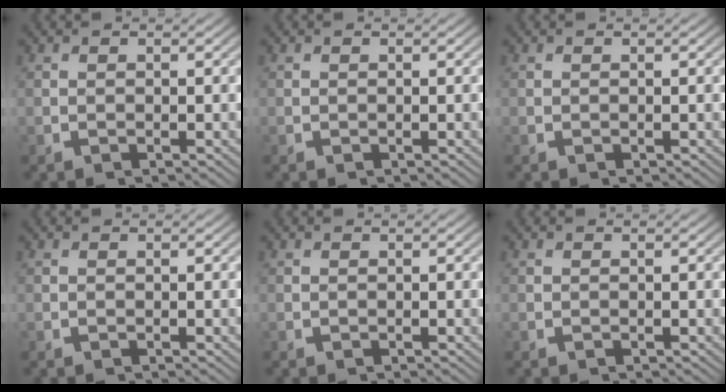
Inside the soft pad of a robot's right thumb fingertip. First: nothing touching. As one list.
[{"total": 0.0}, {"total": 0.0}, {"total": 0.0}, {"total": 0.0}, {"total": 0.0}]